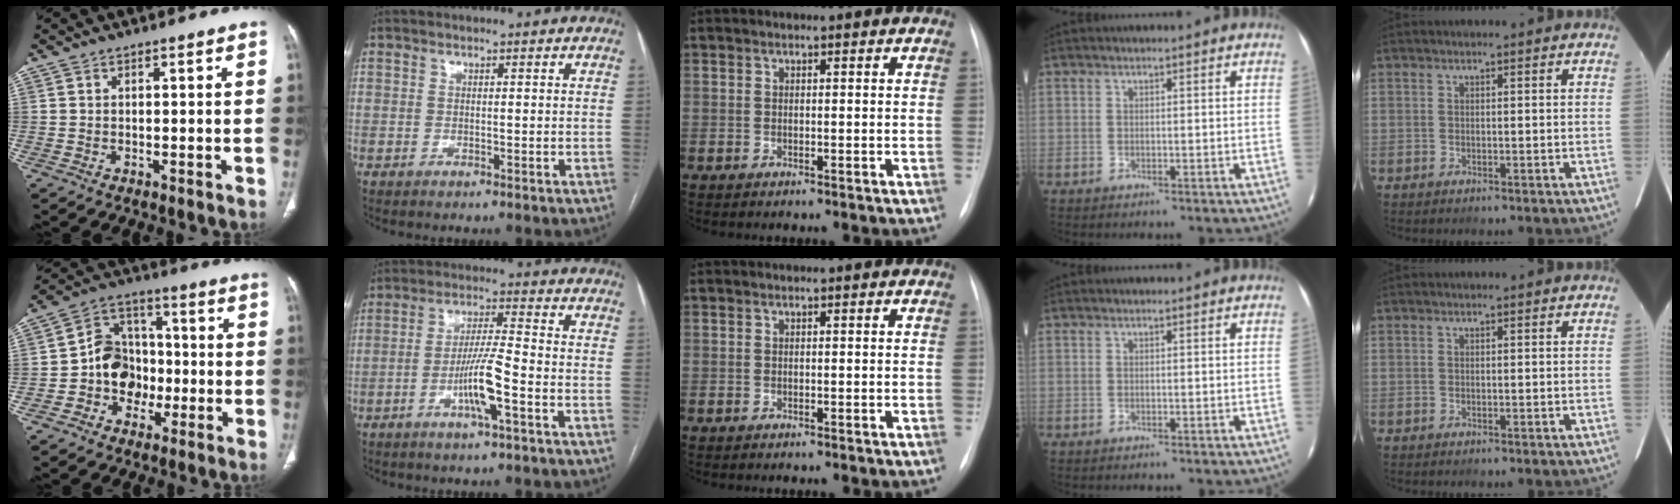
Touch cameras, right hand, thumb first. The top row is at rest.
{"thumb": {"total": 10.5, "force": [-2.5, 9.0, 4.7], "torque": [-0.037, 0.040, -0.052]}, "index": {"total": 7.8, "force": [-2.9, 0.0, 7.2], "torque": [-0.141, -0.001, -0.055]}}